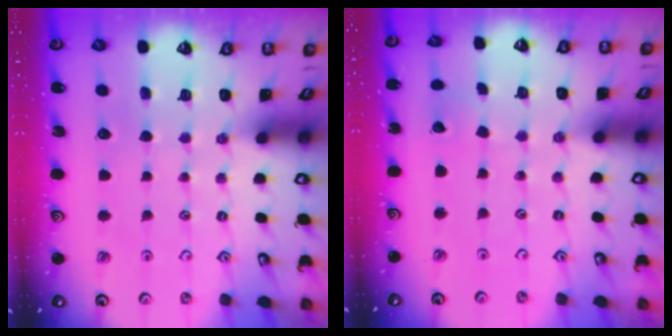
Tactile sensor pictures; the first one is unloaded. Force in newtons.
{"total": 2.7, "press": 2.6, "slide": 0.4}